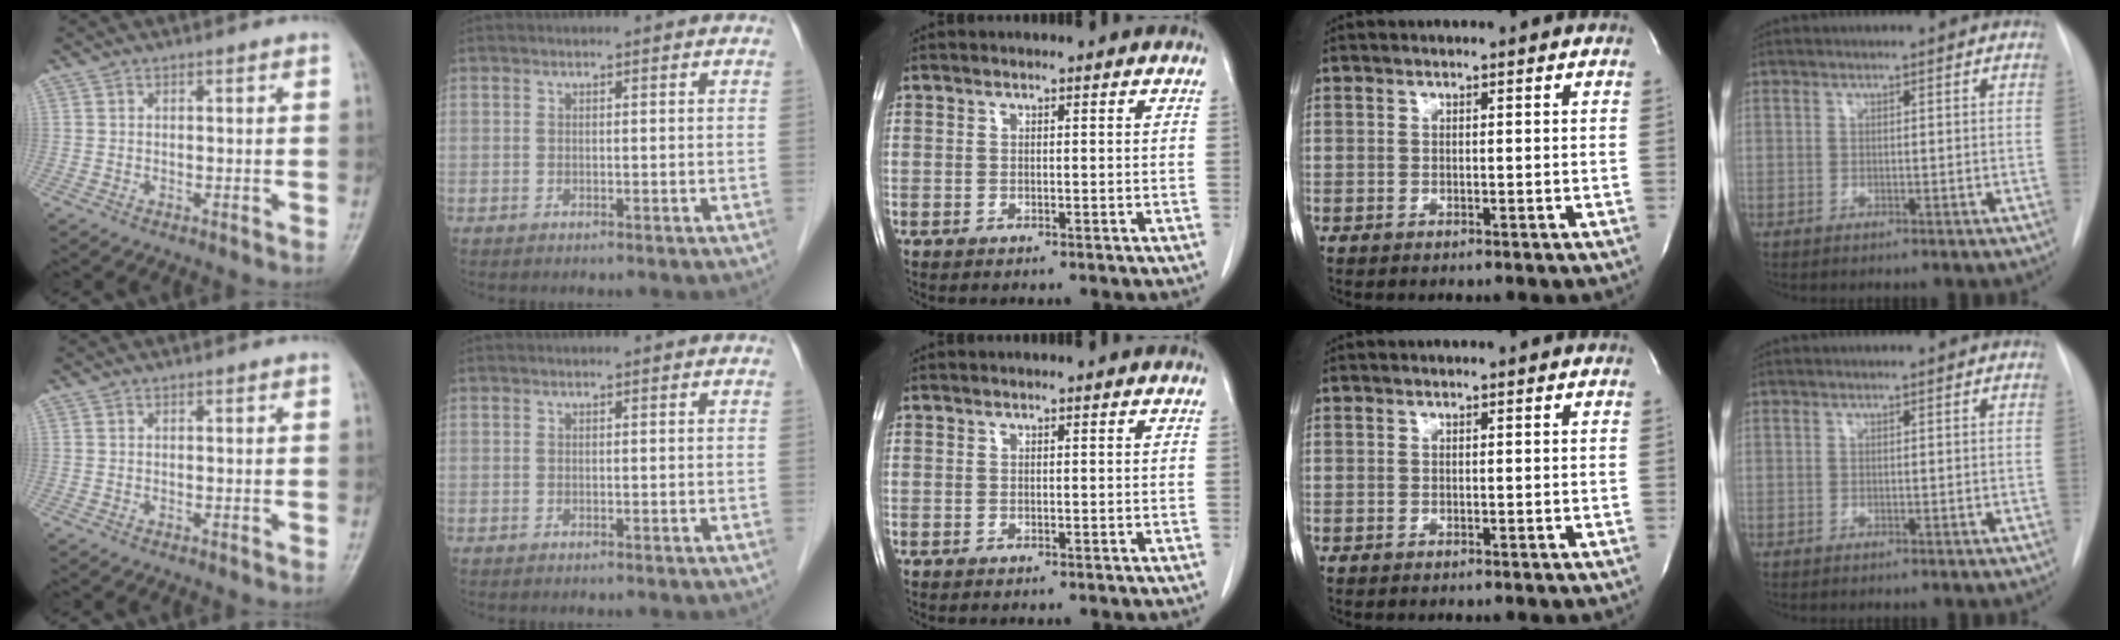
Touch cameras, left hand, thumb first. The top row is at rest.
{}